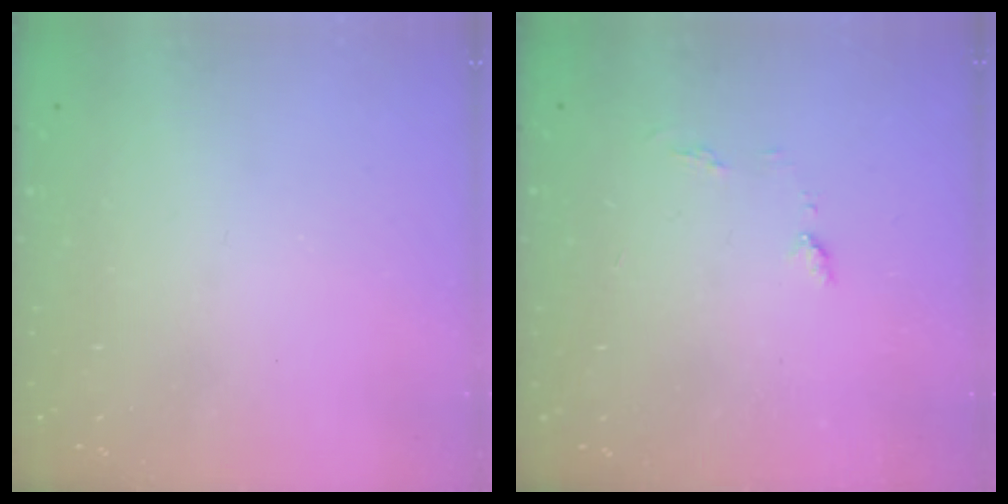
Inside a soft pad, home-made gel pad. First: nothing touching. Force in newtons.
{"total": 5.4, "press": 5.4, "slide": 0.6}